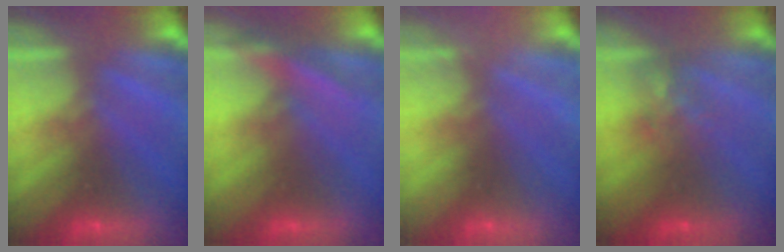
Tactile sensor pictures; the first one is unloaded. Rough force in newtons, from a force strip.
{"total": 2.9}
{"total": 2.7}
{"total": 4.5}